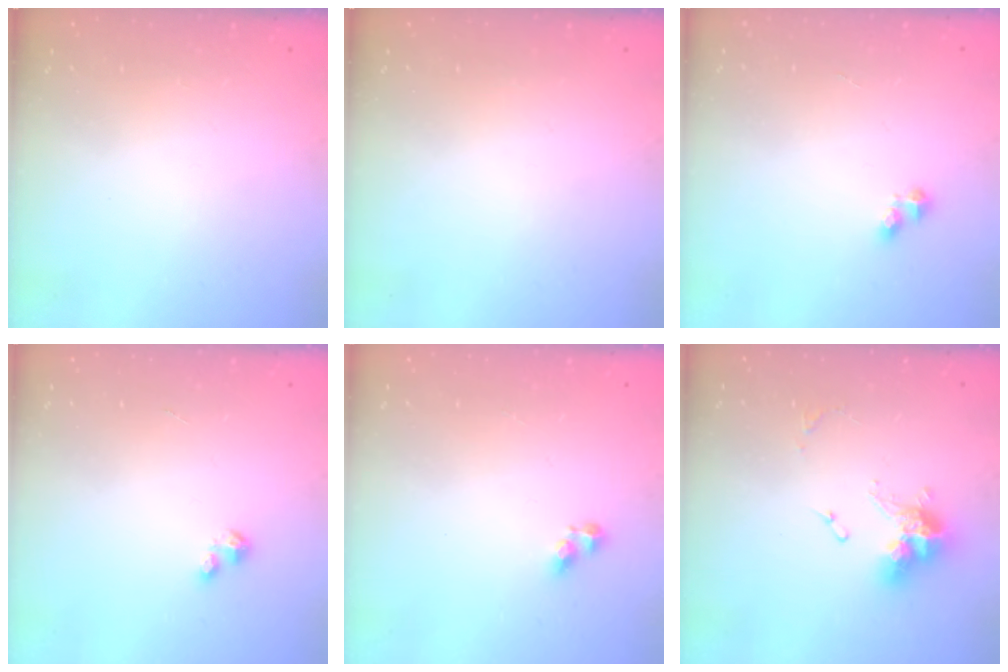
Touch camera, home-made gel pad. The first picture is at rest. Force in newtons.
{"total": 0.0}
{"total": 2.4, "press": 2.4, "slide": 0.3}
{"total": 2.1, "press": 2.0, "slide": 0.5}
{"total": 5.1, "press": 5.1, "slide": 0.3}
{"total": 11.4, "press": 11.4, "slide": 0.9}